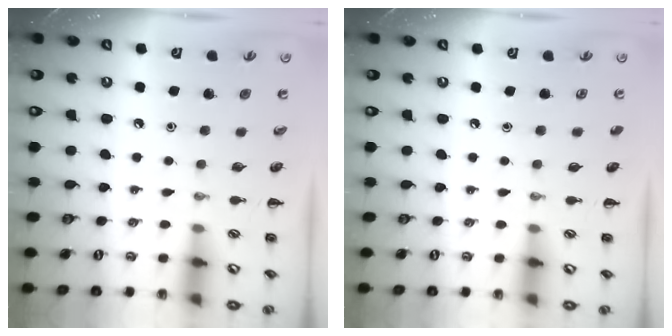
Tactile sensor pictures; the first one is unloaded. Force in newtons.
{"total": 0.0}